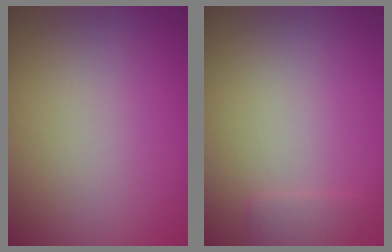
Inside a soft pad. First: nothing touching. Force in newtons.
{"total": 1.1, "press": 1.1, "slide": 0.1}